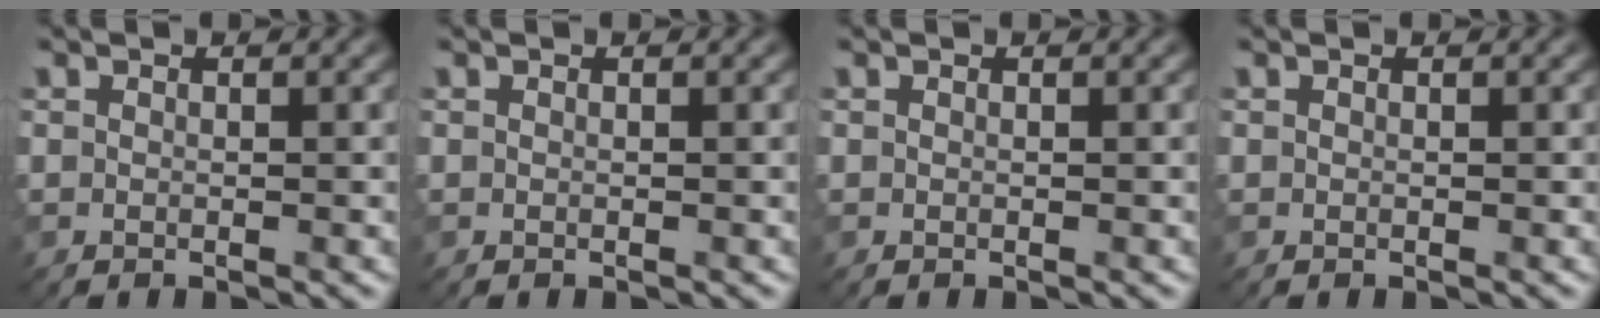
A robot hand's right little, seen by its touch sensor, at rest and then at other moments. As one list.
[{"total": 0.0}, {"total": 0.0}, {"total": 0.0}]